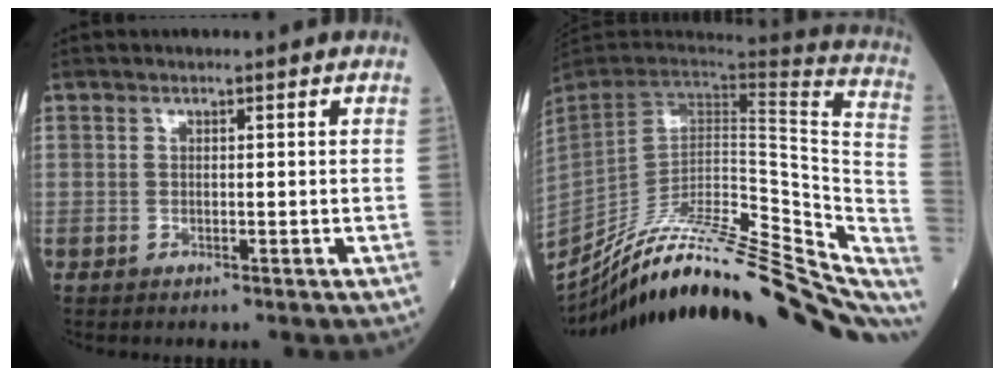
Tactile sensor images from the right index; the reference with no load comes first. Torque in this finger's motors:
{"motor_torque": [0.70, -1.43, 0.42, 0.15]}